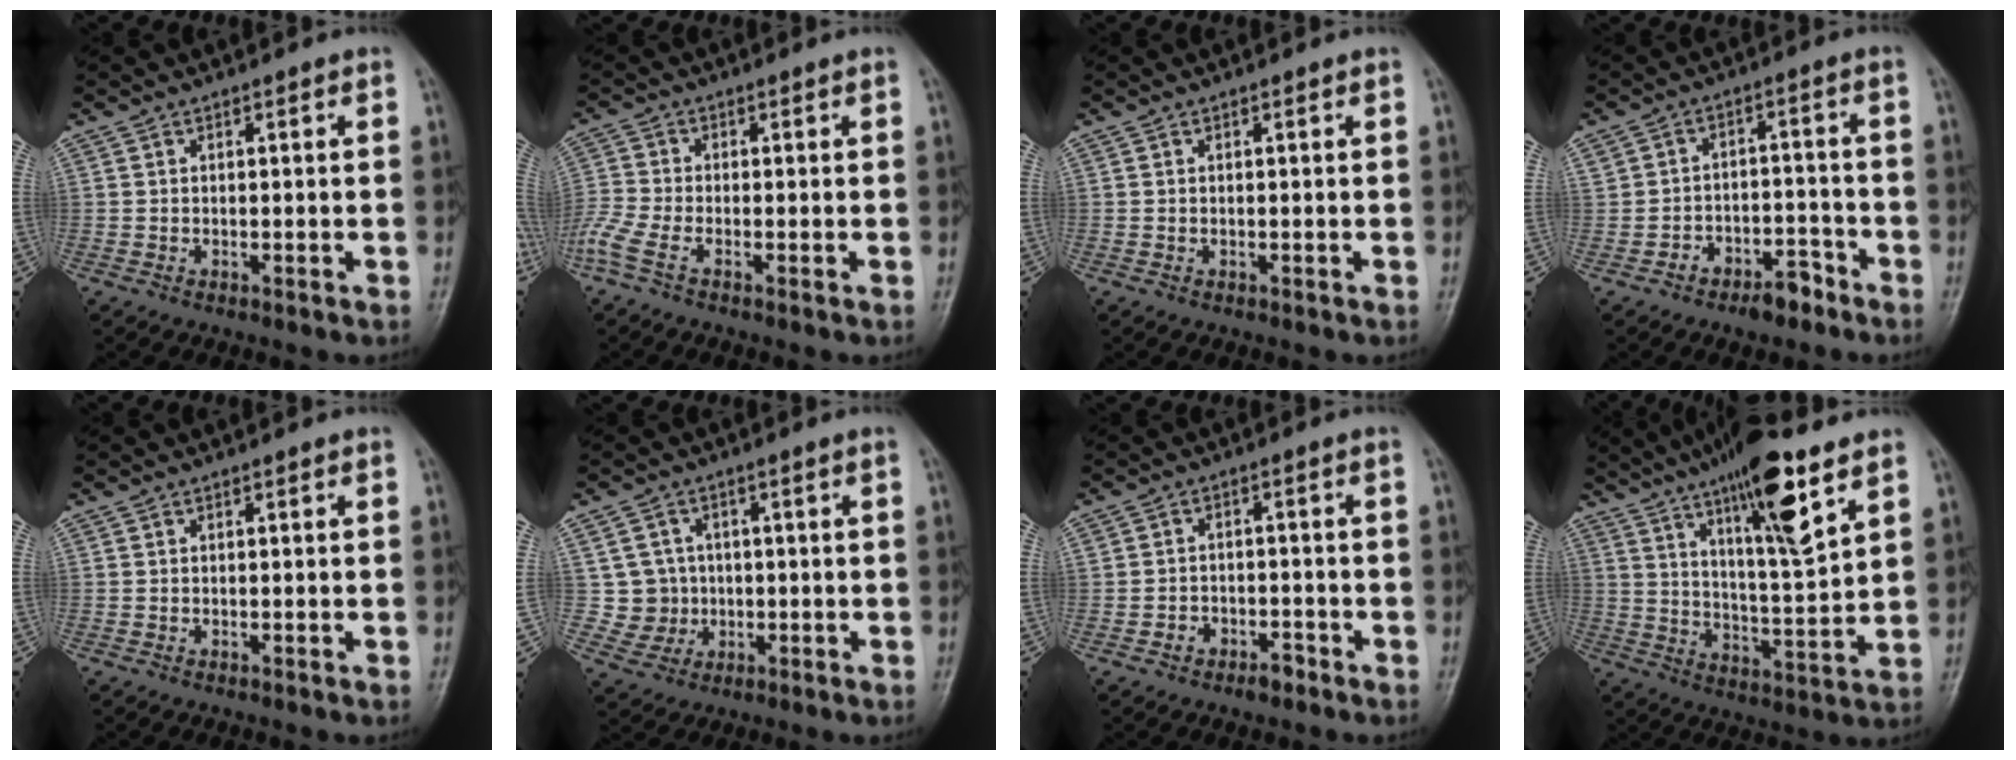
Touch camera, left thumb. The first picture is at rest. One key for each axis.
{"total": 4.9, "fx": -2.8, "fy": 1.3, "fz": 3.9, "tx": -0.119, "ty": 0.006, "tz": -0.066}
{"total": 0.0}
{"total": 5.3, "fx": -3.7, "fy": 3.1, "fz": 2.2, "tx": -0.018, "ty": 0.040, "tz": -0.054}
{"total": 0.0}
{"total": 5.5, "fx": 0.4, "fy": 5.5, "fz": 0.4, "tx": 0.025, "ty": 0.006, "tz": 0.009}
{"total": 3.1, "fx": -2.1, "fy": 2.0, "fz": 1.1, "tx": -0.008, "ty": 0.025, "tz": -0.026}
{"total": 17.0, "fx": 9.8, "fy": 3.6, "fz": 13.4, "tx": -0.207, "ty": -0.048, "tz": 0.166}